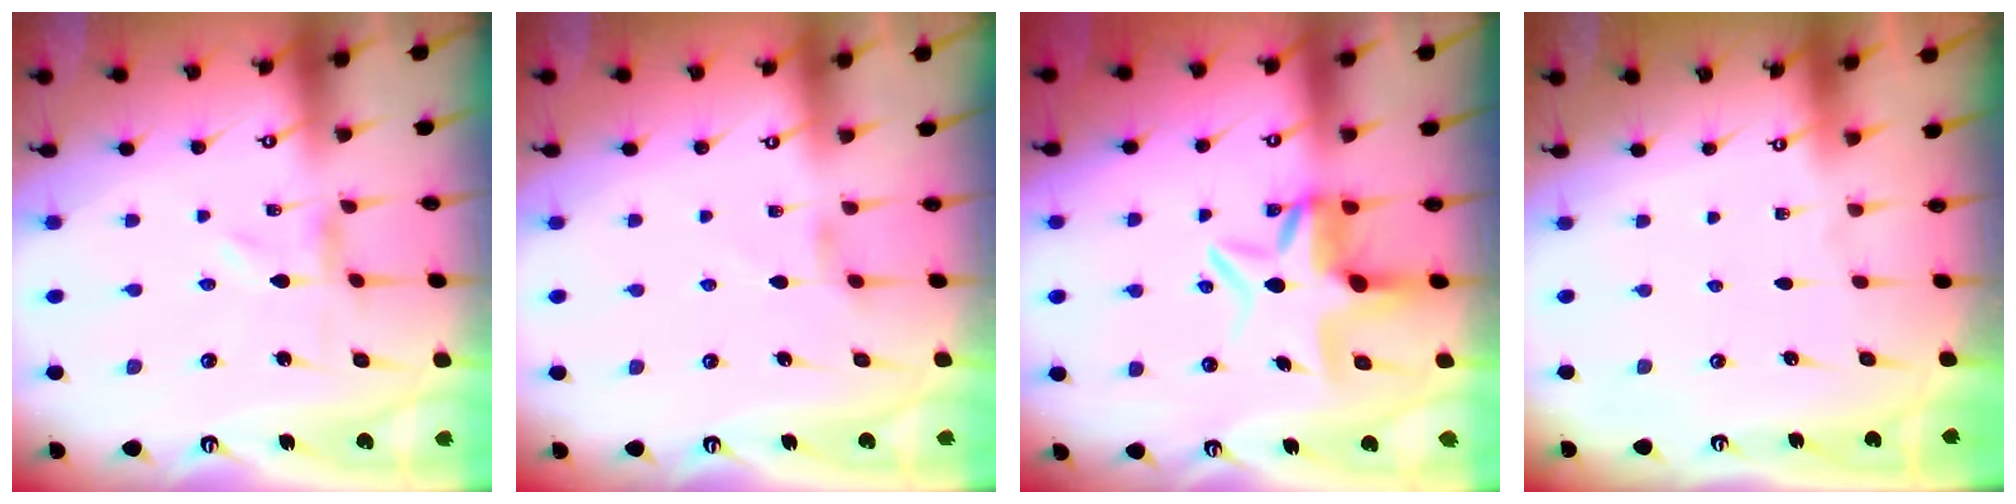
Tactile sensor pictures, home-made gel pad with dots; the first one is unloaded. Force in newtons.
{"total": 1.8, "press": 1.8, "slide": 0.4}
{"total": 7.5, "press": 7.5, "slide": 0.9}
{"total": 0.0}